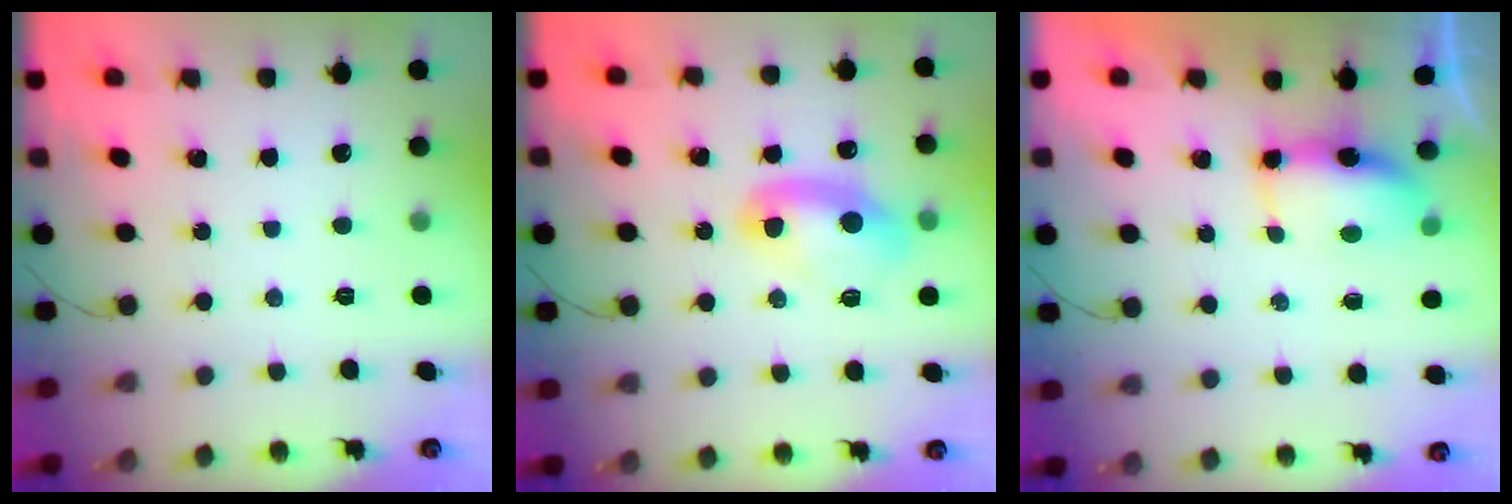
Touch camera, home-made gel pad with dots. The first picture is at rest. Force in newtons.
{"total": 9.9, "press": 9.8, "slide": 1.0}
{"total": 8.6, "press": 7.0, "slide": 5.0}